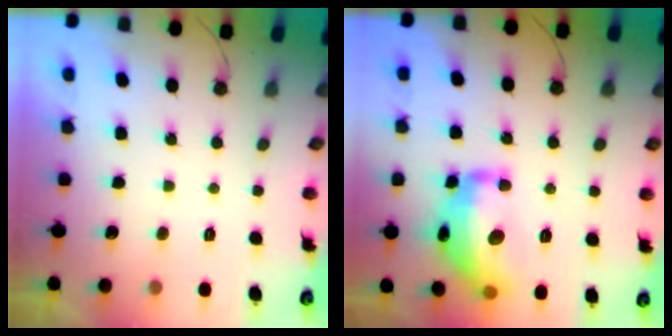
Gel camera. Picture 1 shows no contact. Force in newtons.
{"total": 19.5, "press": 19.5, "slide": 1.0}